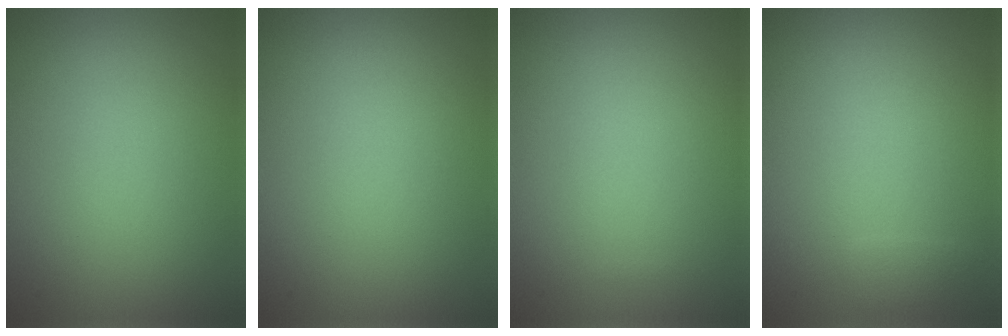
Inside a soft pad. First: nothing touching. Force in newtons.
{"total": 0.0}
{"total": 0.0}
{"total": 0.8, "press": 0.8, "slide": 0.1}